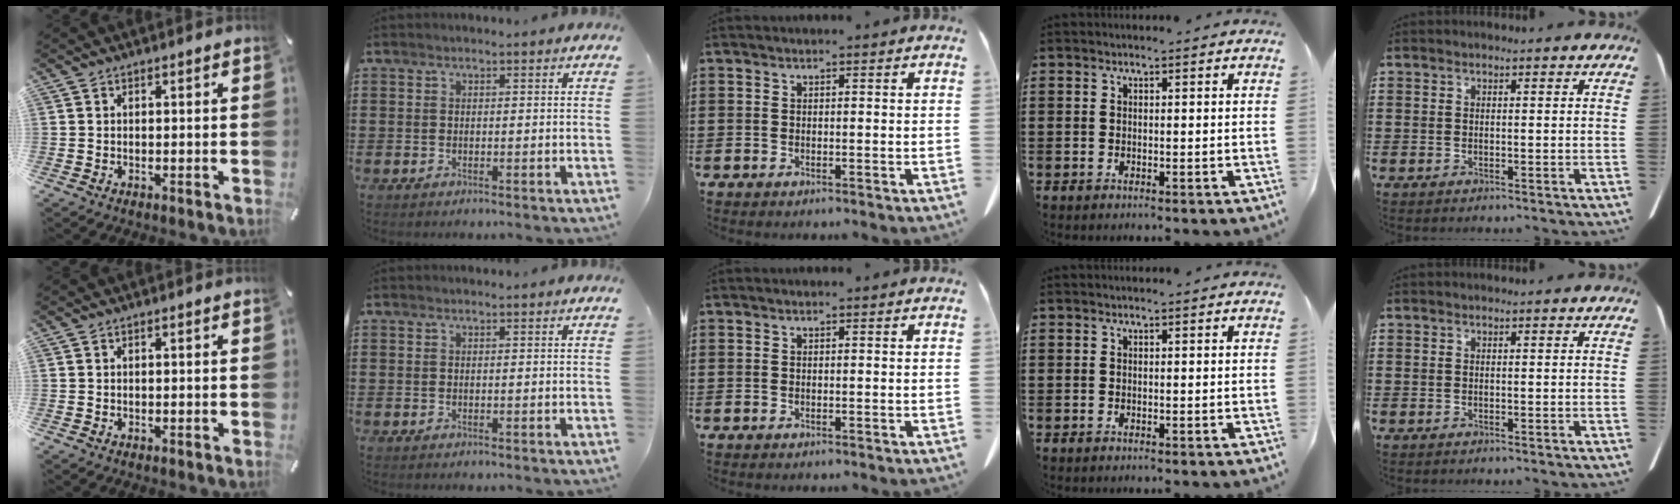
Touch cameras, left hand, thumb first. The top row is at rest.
{}